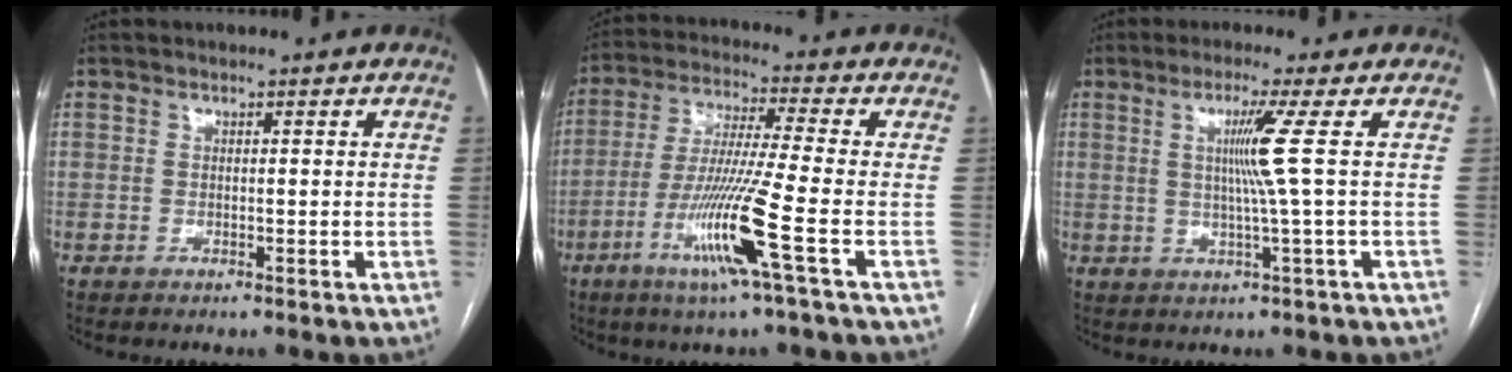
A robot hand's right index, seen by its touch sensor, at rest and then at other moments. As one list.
[{"total": 12.4, "force": [-4.9, -1.8, 11.2], "torque": [-0.224, -0.025, -0.099]}, {"total": 5.6, "force": [0.9, -2.2, 5.1], "torque": [-0.099, -0.006, 0.021]}]